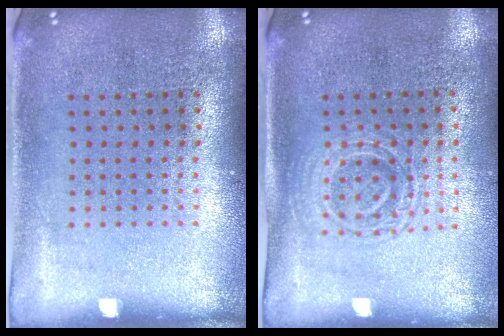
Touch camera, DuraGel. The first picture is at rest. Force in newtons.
{"total": 1.5, "press": 1.4, "slide": 0.6}